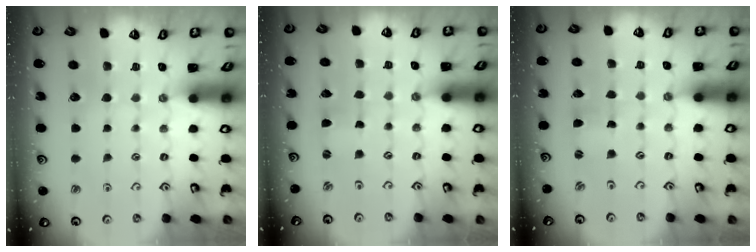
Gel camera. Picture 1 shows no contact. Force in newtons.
{"total": 1.0, "press": 1.0, "slide": 0.1}
{"total": 0.8, "press": 0.8, "slide": 0.0}